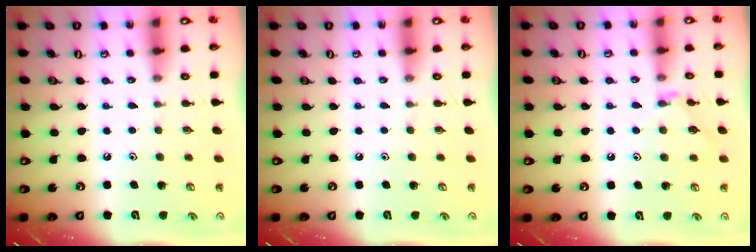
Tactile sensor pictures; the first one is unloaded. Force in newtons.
{"total": 0.0}
{"total": 5.8, "press": 5.7, "slide": 0.7}